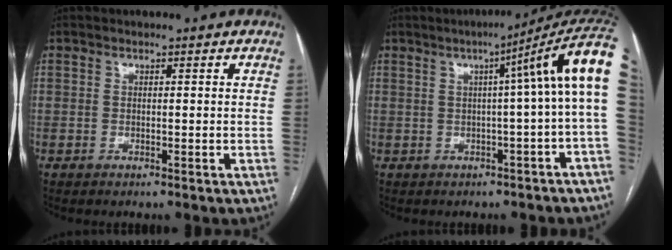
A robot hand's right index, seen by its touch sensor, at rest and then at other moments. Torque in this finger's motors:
{"motor_torque": [1.23, -0.35, 0.62, 0.12]}